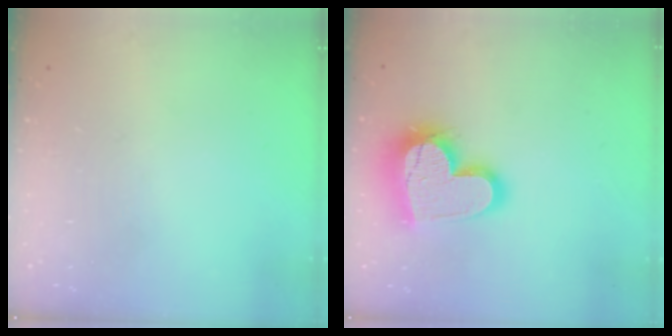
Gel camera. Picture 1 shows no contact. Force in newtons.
{"total": 18.7, "press": 18.6, "slide": 1.4}